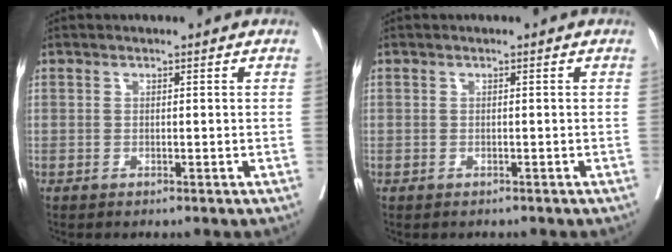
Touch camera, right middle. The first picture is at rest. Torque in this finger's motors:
{"motor_torque": [0.01, -0.15, 0.01, 0.01]}